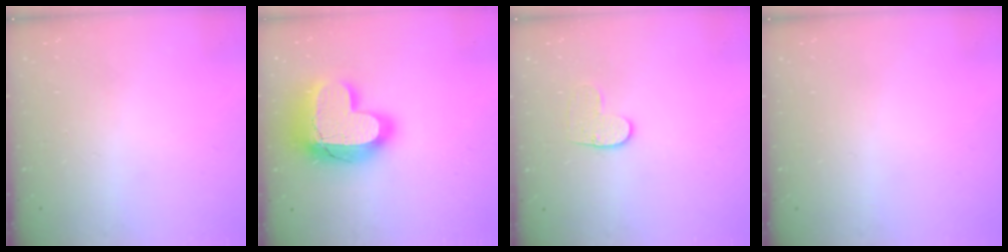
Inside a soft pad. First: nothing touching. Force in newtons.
{"total": 21.0, "press": 20.9, "slide": 1.5}
{"total": 7.0, "press": 7.0, "slide": 0.7}
{"total": 0.0}